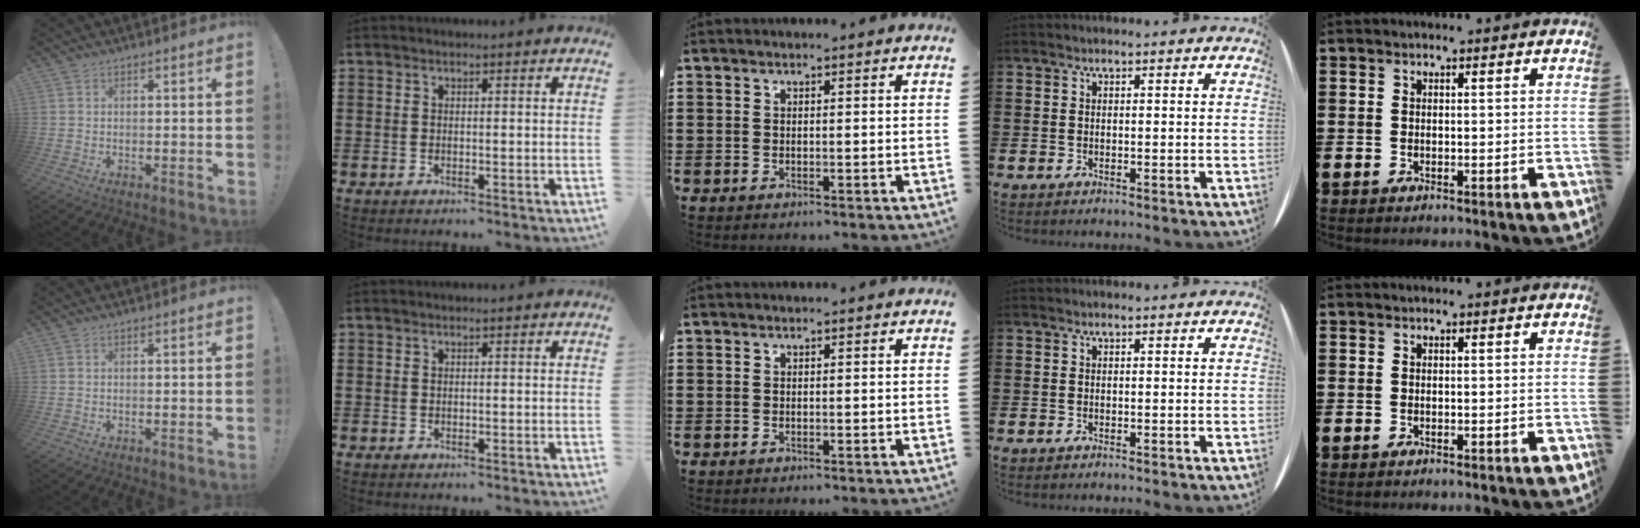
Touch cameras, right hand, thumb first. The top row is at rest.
{}